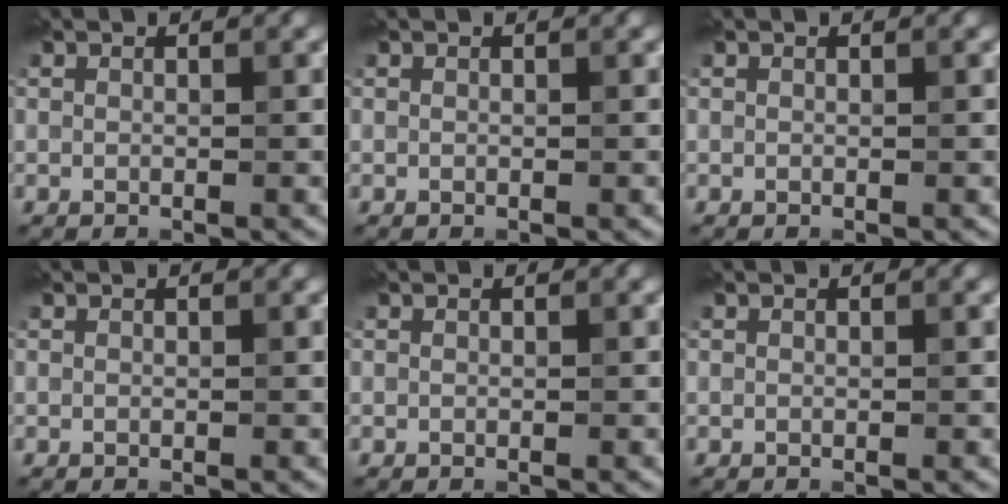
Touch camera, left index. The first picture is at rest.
{"total": 0.0}
{"total": 0.0}
{"total": 0.0}
{"total": 0.0}
{"total": 0.0}